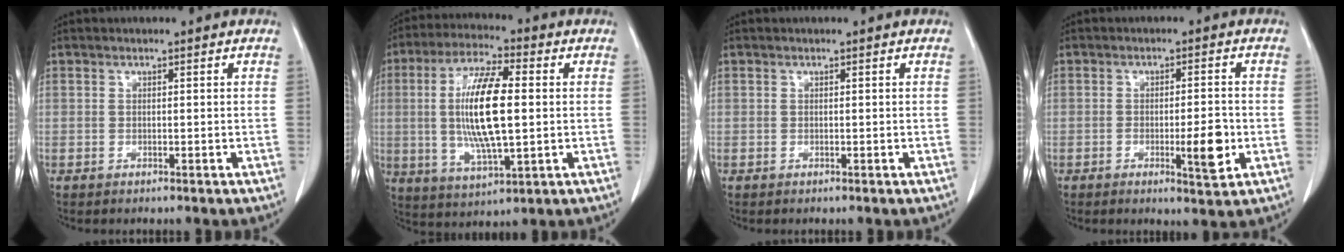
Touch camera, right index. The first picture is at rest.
{"total": 14.0, "force": [0.5, 3.1, 13.7], "torque": [-0.274, -0.001, 0.008]}
{"total": 0.0}
{"total": 5.6, "force": [-1.5, 1.0, 5.3], "torque": [-0.078, -0.005, -0.019]}